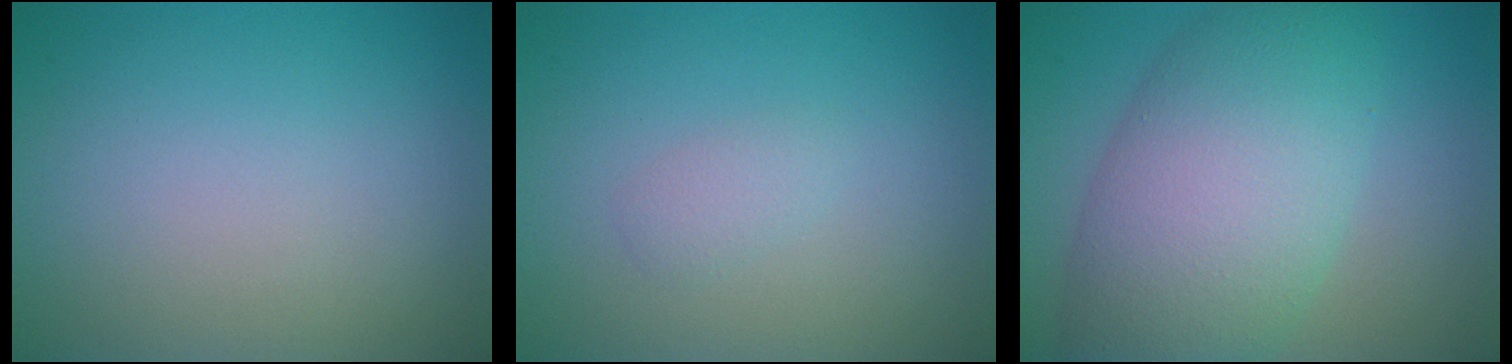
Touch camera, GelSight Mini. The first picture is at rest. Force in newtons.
{"total": 1.1, "press": 1.1, "slide": 0.1}
{"total": 10.2, "press": 10.2, "slide": 0.1}